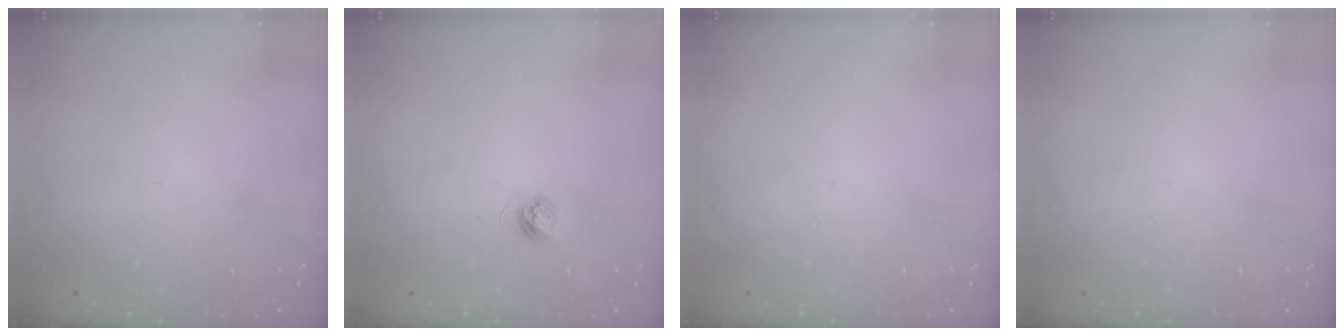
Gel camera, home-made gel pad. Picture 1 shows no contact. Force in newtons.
{"total": 3.6, "press": 3.6, "slide": 0.5}
{"total": 0.0}
{"total": 0.0}